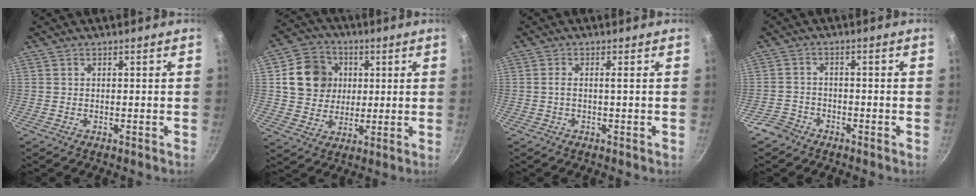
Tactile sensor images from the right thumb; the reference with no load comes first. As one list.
[{"total": 12.1, "force": [2.5, 10.7, 5.1], "torque": [-0.058, 0.009, 0.040]}, {"total": 1.6, "force": [-0.2, 0.0, 1.6], "torque": [-0.036, 0.001, -0.006]}, {"total": 3.7, "force": [-2.8, 2.4, 0.6], "torque": [-0.006, 0.035, -0.053]}]